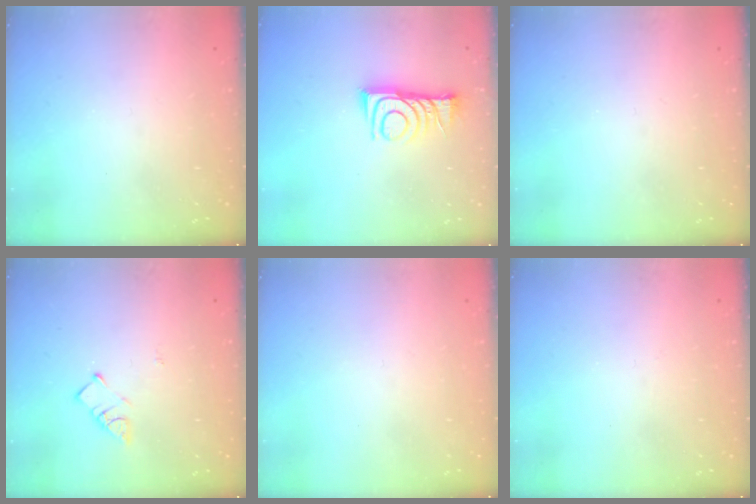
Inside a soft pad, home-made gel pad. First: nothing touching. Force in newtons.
{"total": 10.2, "press": 10.2, "slide": 0.1}
{"total": 0.0}
{"total": 3.5, "press": 3.5, "slide": 0.4}
{"total": 1.6, "press": 1.5, "slide": 0.1}
{"total": 2.2, "press": 2.2, "slide": 0.4}